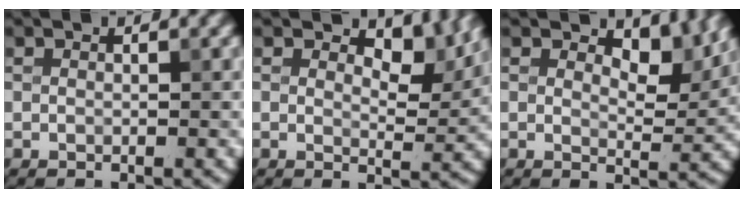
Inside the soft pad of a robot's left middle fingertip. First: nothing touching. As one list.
[{"total": 4.5, "force": [2.6, 2.1, 2.9], "torque": [-0.041, -0.006, 0.034]}, {"total": 4.2, "force": [2.6, 1.9, 2.8], "torque": [-0.039, -0.007, 0.033]}]